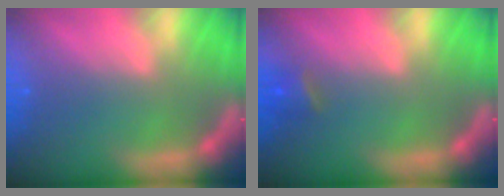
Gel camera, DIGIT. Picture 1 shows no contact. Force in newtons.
{"total": 1.9}